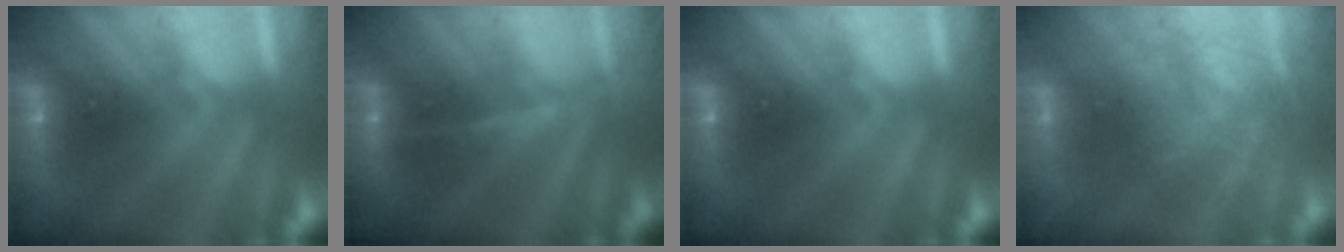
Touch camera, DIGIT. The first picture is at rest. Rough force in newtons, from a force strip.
{"total": 2.4}
{"total": 0.0}
{"total": 3.5}